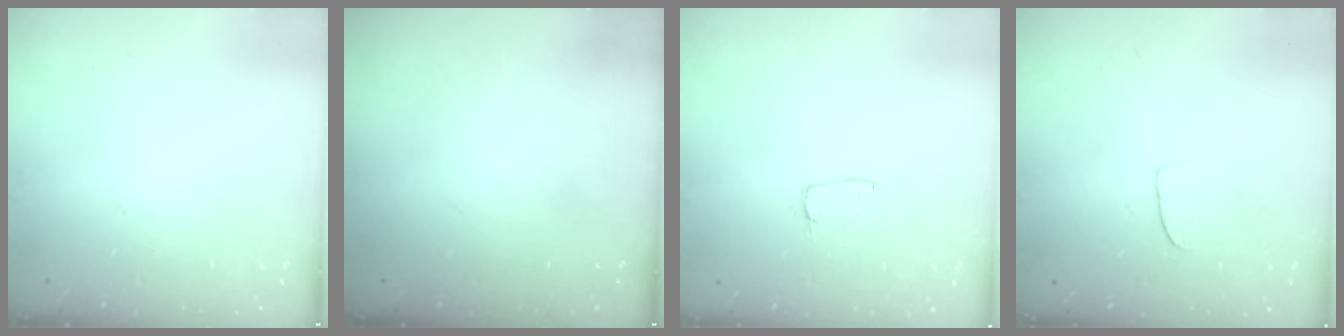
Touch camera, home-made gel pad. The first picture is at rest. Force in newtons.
{"total": 0.0}
{"total": 4.0, "press": 4.0, "slide": 0.3}
{"total": 5.2, "press": 5.2, "slide": 0.3}